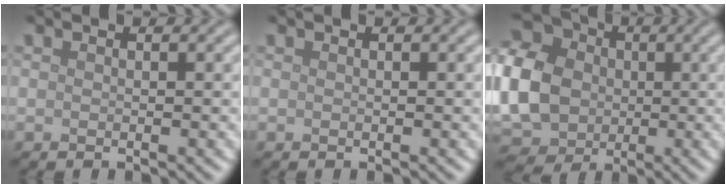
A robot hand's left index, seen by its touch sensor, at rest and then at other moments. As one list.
[{"total": 0.0}, {"total": 12.2, "force": [-0.2, 10.2, 6.8], "torque": [-0.177, -0.005, -0.021]}]